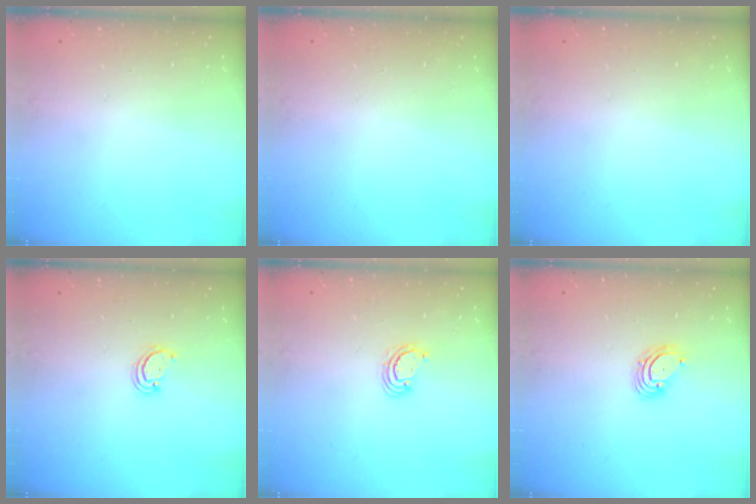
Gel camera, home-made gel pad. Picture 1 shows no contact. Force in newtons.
{"total": 0.0}
{"total": 0.0}
{"total": 2.5, "press": 2.4, "slide": 0.2}
{"total": 3.3, "press": 3.3, "slide": 0.2}
{"total": 3.7, "press": 3.7, "slide": 0.1}